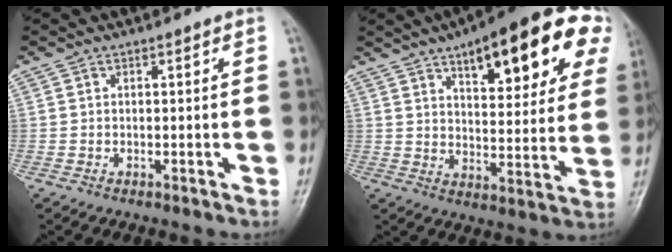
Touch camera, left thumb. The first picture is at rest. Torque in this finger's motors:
{"motor_torque": [1.87, 1.89, 1.77, -1.00, 0.14]}